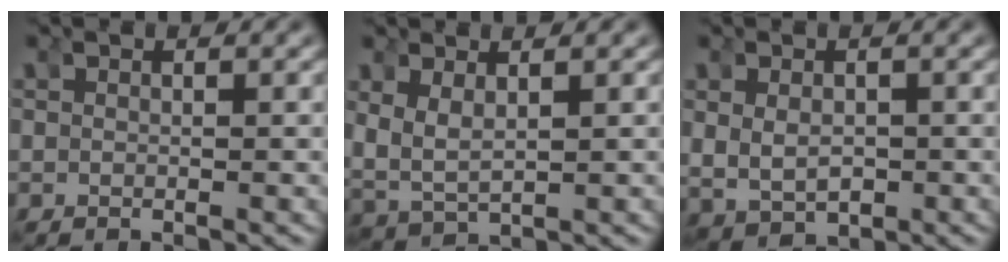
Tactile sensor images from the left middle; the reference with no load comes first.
{"total": 3.2, "force": [1.6, 2.7, 0.7], "torque": [-0.062, -0.006, 0.030]}
{"total": 3.0, "force": [-0.2, 3.0, 0.0], "torque": [-0.019, -0.016, 0.005]}